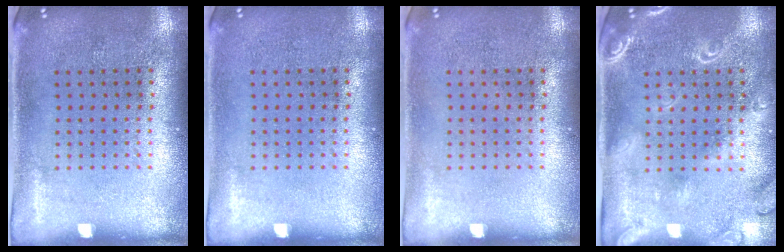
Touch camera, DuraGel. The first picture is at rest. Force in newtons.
{"total": 0.0}
{"total": 0.0}
{"total": 2.1, "press": 1.9, "slide": 1.0}